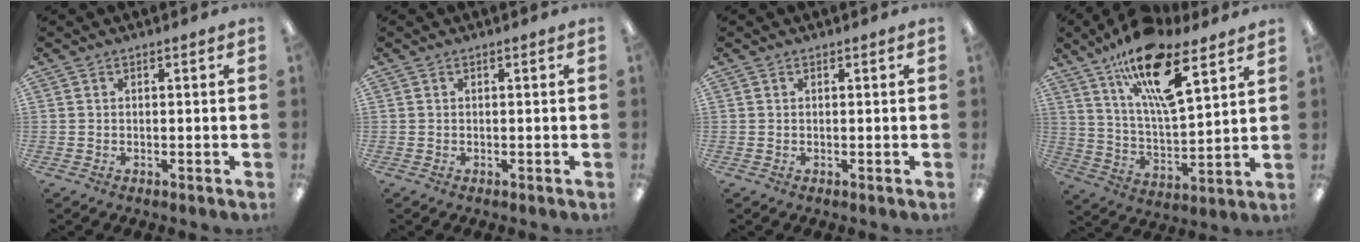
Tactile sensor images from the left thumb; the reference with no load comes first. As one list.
[{"total": 0.0}, {"total": 0.0}, {"total": 19.2, "force": [12.3, 6.4, 13.3], "torque": [-0.219, -0.063, 0.205]}]